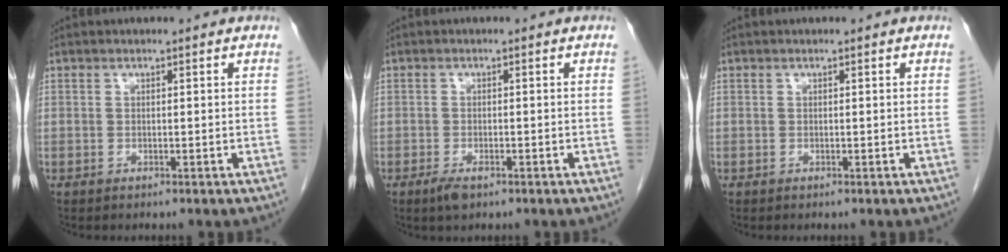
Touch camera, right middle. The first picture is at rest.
{"total": 2.3, "force": [-1.4, 0.8, 1.6], "torque": [-0.034, -0.002, -0.022]}
{"total": 0.0}